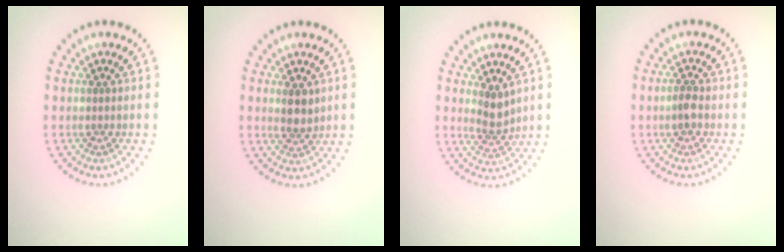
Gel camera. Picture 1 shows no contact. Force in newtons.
{"total": 2.1, "press": 1.9, "slide": 0.8}
{"total": 2.1, "press": 1.6, "slide": 1.3}
{"total": 1.6, "press": 1.5, "slide": 0.5}